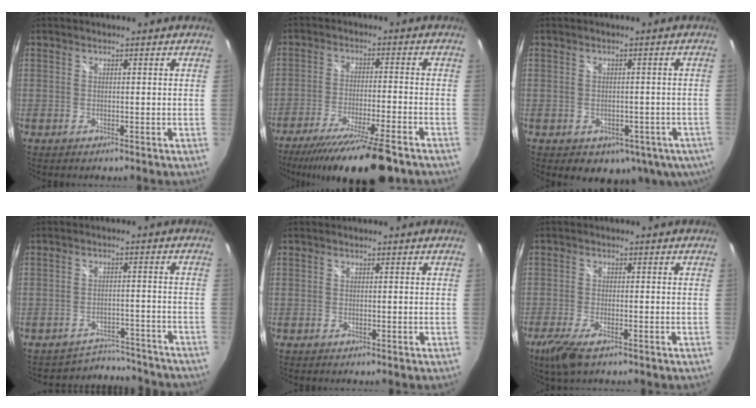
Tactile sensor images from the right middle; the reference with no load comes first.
{"total": 16.9, "force": [-13.6, 1.1, 9.9], "torque": [-0.190, -0.039, -0.220]}
{"total": 10.1, "force": [-4.5, 7.2, 5.6], "torque": [-0.097, -0.008, -0.038]}
{"total": 9.2, "force": [-8.7, 2.9, 0.3], "torque": [-0.012, 0.019, -0.114]}
{"total": 0.0}
{"total": 6.0, "force": [-3.9, 1.9, 4.1], "torque": [-0.101, -0.023, -0.073]}